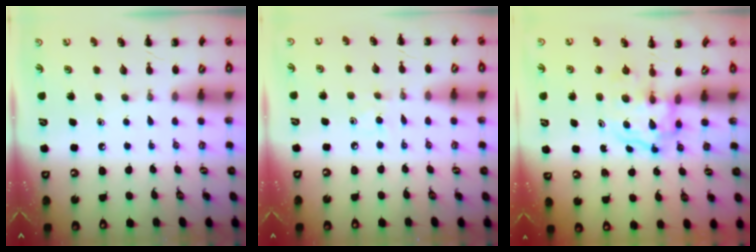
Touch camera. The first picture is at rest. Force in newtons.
{"total": 2.5, "press": 2.3, "slide": 0.8}
{"total": 3.7, "press": 3.7, "slide": 0.4}